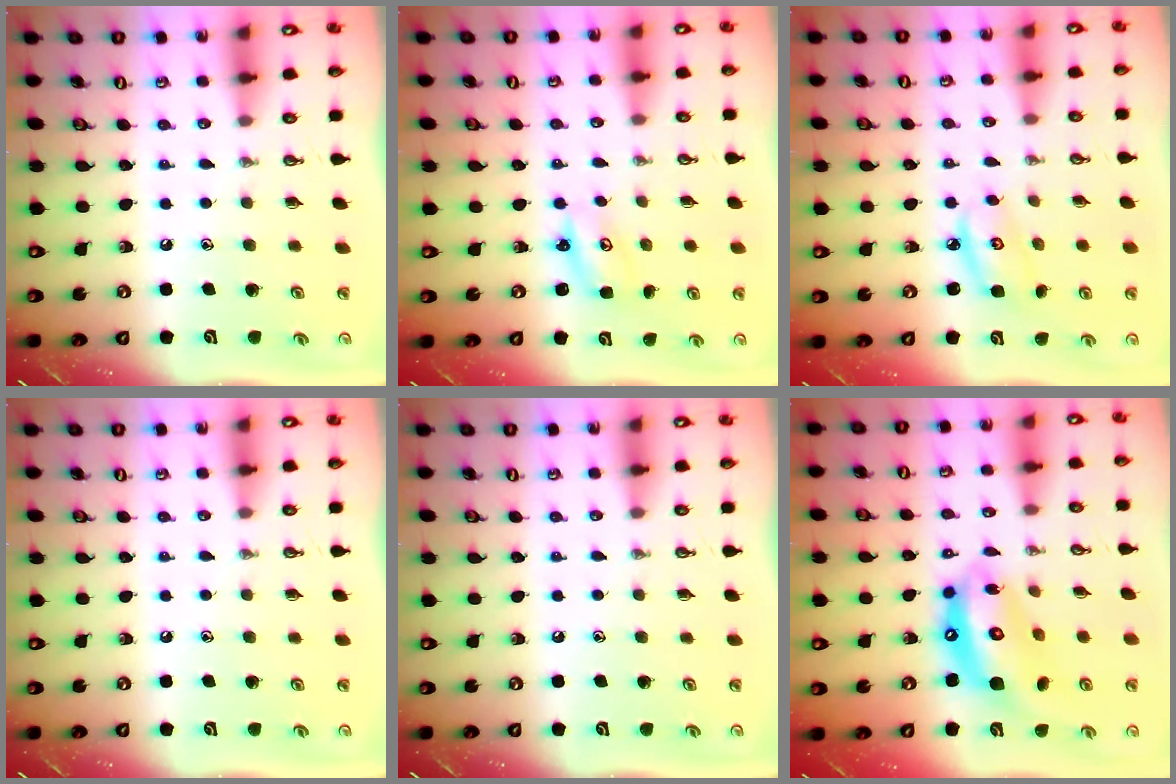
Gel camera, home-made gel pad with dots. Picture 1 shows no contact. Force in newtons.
{"total": 2.7, "press": 2.7, "slide": 0.2}
{"total": 5.4, "press": 5.4, "slide": 0.4}
{"total": 0.0}
{"total": 0.0}
{"total": 14.7, "press": 14.6, "slide": 1.7}